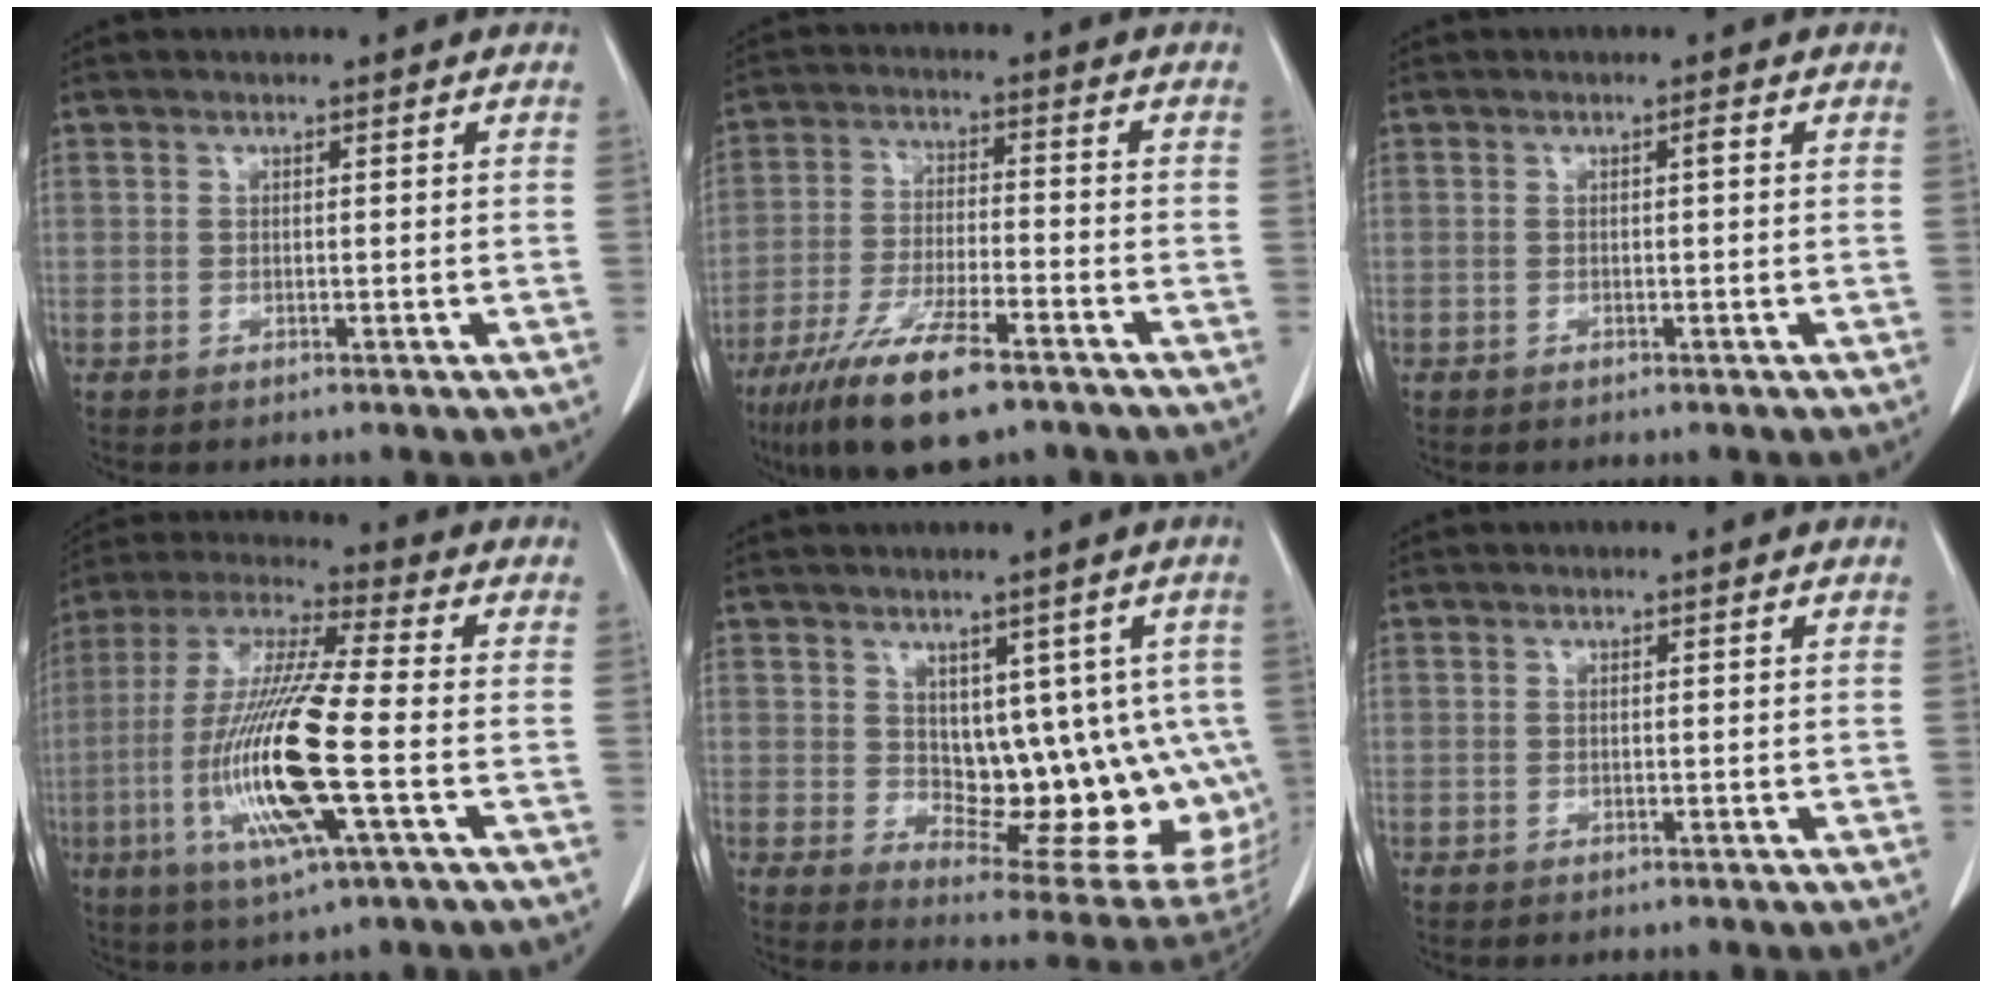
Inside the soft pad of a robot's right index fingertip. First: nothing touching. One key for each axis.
{"total": 12.8, "fx": -8.6, "fy": 2.4, "fz": 9.2, "tx": -0.176, "ty": -0.026, "tz": -0.150}
{"total": 0.7, "fx": 0.1, "fy": 0.0, "fz": 0.6, "tx": -0.012, "ty": 0.000, "tz": 0.002}
{"total": 17.2, "fx": -4.0, "fy": 1.2, "fz": 16.7, "tx": -0.351, "ty": -0.015, "tz": -0.078}
{"total": 14.4, "fx": 0.5, "fy": 7.5, "fz": 12.3, "tx": -0.126, "ty": 0.002, "tz": 0.027}
{"total": 0.0}